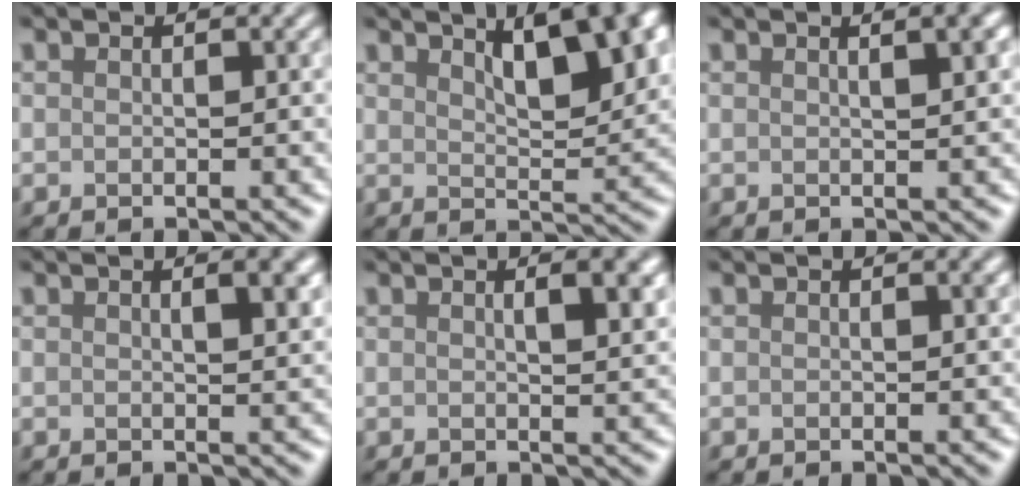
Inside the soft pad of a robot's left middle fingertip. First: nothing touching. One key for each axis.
{"total": 8.0, "fx": 4.2, "fy": 2.9, "fz": 6.2, "tx": -0.065, "ty": 0.018, "tz": 0.057}
{"total": 5.0, "fx": 2.4, "fy": 2.2, "fz": 3.9, "tx": -0.017, "ty": 0.035, "tz": 0.004}
{"total": 4.5, "fx": 1.9, "fy": 2.0, "fz": 3.6, "tx": -0.014, "ty": 0.025, "tz": 0.003}
{"total": 5.1, "fx": 2.0, "fy": 2.2, "fz": 4.1, "tx": -0.018, "ty": 0.029, "tz": 0.004}
{"total": 1.1, "fx": 0.4, "fy": 0.4, "fz": 0.9, "tx": -0.007, "ty": 0.003, "tz": 0.002}